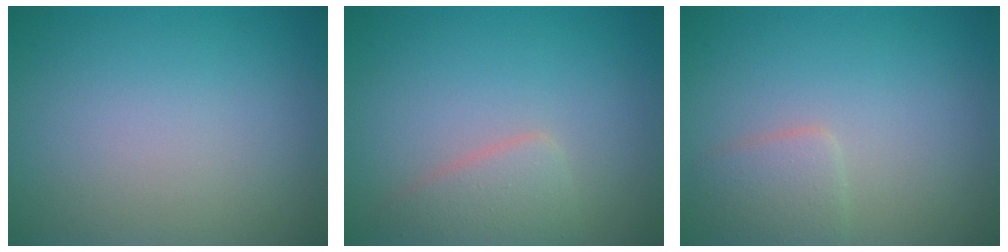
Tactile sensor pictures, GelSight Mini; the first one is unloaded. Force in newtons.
{"total": 2.4, "press": 2.4, "slide": 0.1}
{"total": 2.1, "press": 2.1, "slide": 0.1}